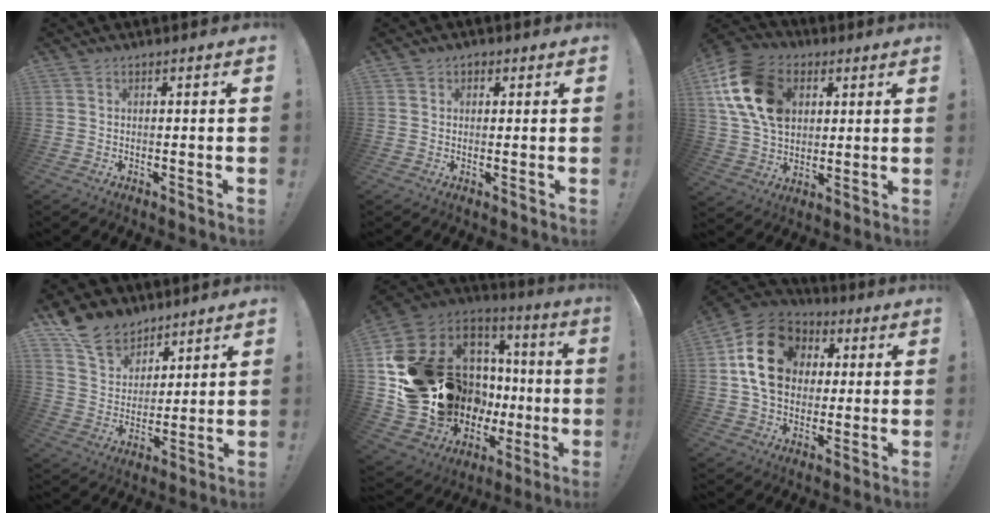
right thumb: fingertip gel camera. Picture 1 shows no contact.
{"total": 1.8, "force": [0.3, 1.6, 0.5], "torque": [0.006, -0.002, 0.003]}
{"total": 19.3, "force": [6.3, 14.1, 11.7], "torque": [-0.203, -0.018, 0.121]}
{"total": 12.3, "force": [9.5, 7.2, 2.8], "torque": [-0.048, -0.076, 0.186]}
{"total": 24.2, "force": [1.1, 19.6, 14.1], "torque": [-0.215, -0.059, 0.126]}
{"total": 18.8, "force": [3.8, 15.0, 10.6], "torque": [-0.159, 0.006, 0.079]}